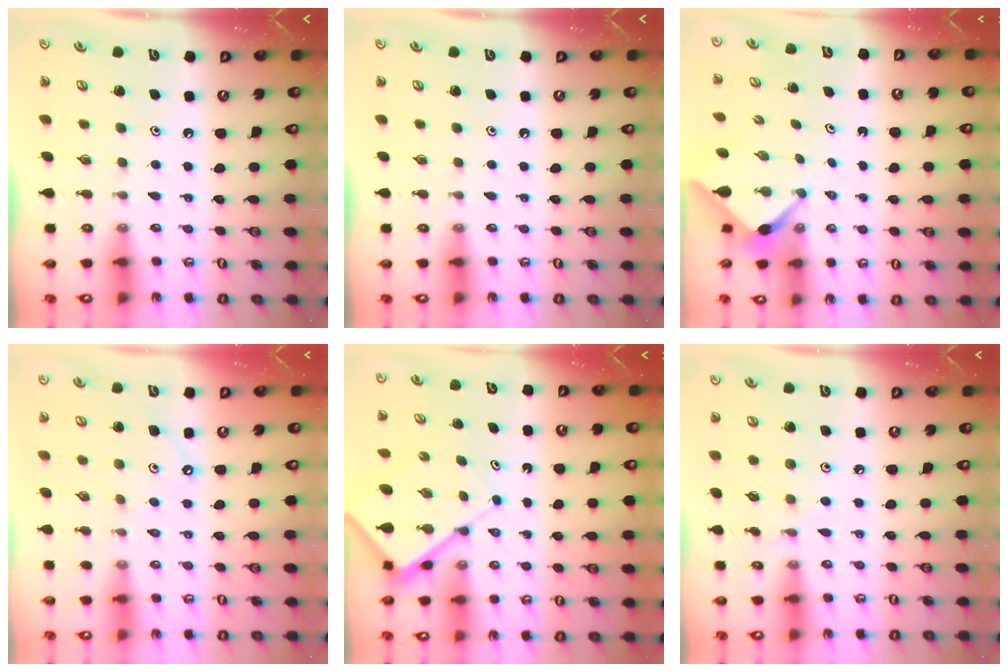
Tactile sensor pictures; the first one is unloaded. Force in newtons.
{"total": 0.0}
{"total": 2.5, "press": 2.4, "slide": 0.3}
{"total": 2.4, "press": 2.3, "slide": 0.4}
{"total": 7.0, "press": 6.9, "slide": 0.7}
{"total": 2.7, "press": 2.7, "slide": 0.4}